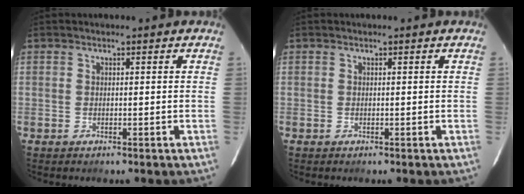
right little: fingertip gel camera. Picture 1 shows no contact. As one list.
[{"total": 0.0}]